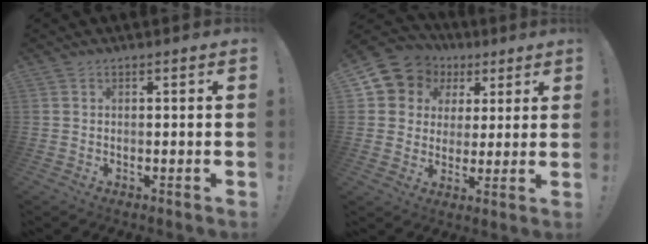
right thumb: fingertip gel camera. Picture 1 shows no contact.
{"total": 9.4, "force": [3.9, 8.4, 2.0], "torque": [-0.034, -0.025, 0.082]}